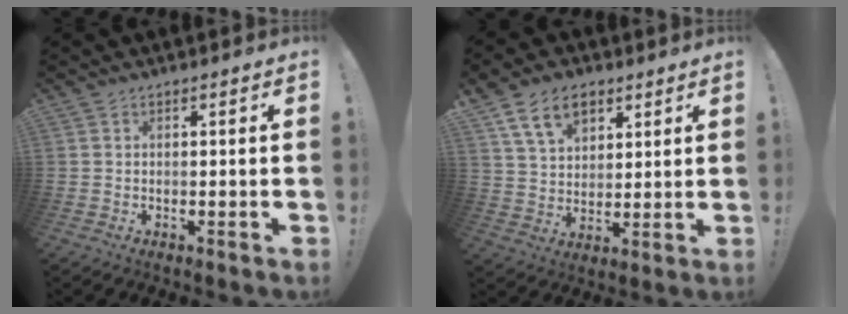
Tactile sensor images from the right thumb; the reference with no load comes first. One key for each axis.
{"total": 12.9, "fx": 7.0, "fy": 8.5, "fz": 6.7, "tx": -0.110, "ty": -0.022, "tz": 0.136}